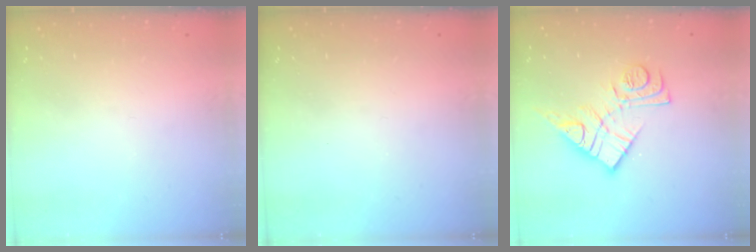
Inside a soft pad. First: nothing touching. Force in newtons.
{"total": 0.0}
{"total": 13.5, "press": 13.5, "slide": 0.8}